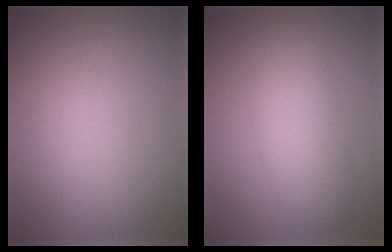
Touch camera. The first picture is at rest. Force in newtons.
{"total": 4.3, "press": 4.3, "slide": 0.1}